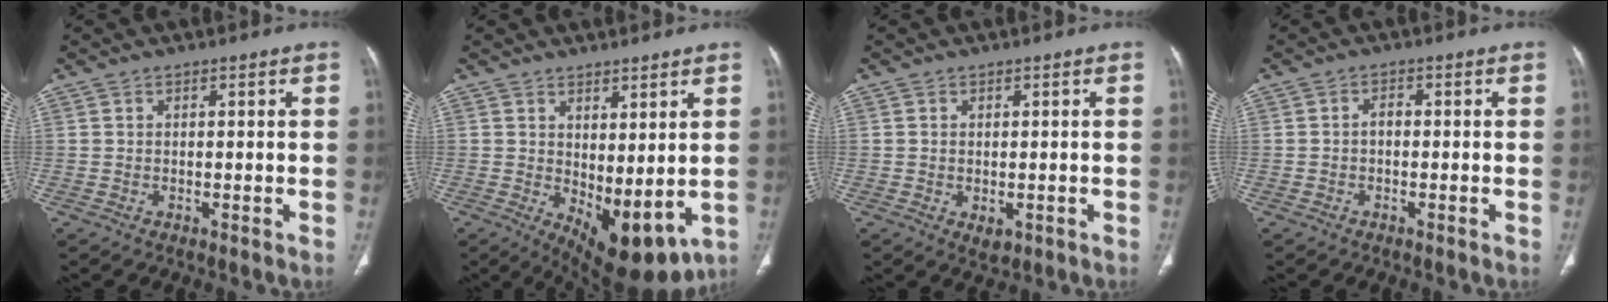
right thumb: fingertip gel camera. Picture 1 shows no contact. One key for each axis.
{"total": 10.7, "fx": -0.2, "fy": 4.8, "fz": 9.5, "tx": -0.127, "ty": -0.021, "tz": 0.020}
{"total": 2.3, "fx": -0.6, "fy": 1.5, "fz": 1.6, "tx": -0.020, "ty": -0.002, "tz": -0.003}
{"total": 1.4, "fx": -0.4, "fy": 0.9, "fz": 1.0, "tx": -0.013, "ty": 0.006, "tz": -0.010}